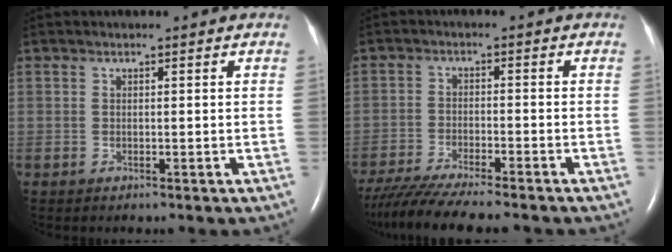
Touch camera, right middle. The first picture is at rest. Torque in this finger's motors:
{"motor_torque": [0.68, -0.70, 0.14, 0.07]}